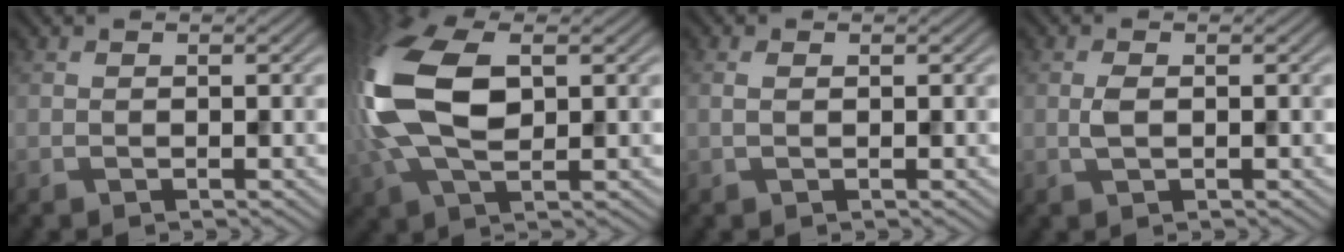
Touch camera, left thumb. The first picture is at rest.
{"total": 14.0, "force": [1.3, 7.5, 11.8], "torque": [-0.291, 0.013, 0.018]}
{"total": 0.9, "force": [0.2, 0.4, 0.8], "torque": [-0.020, 0.001, 0.002]}
{"total": 1.6, "force": [0.0, 0.7, 1.5], "torque": [-0.036, 0.002, -0.002]}